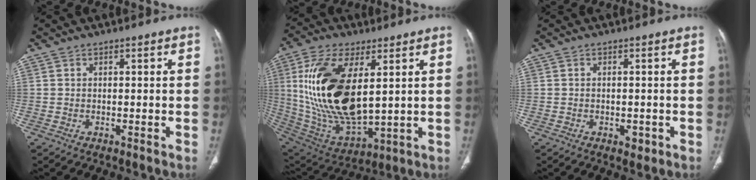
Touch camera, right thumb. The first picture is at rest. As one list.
[{"total": 23.5, "force": [4.6, 11.3, 20.1], "torque": [-0.396, -0.027, 0.097]}, {"total": 2.0, "force": [-0.8, 1.2, 1.3], "torque": [-0.013, 0.001, -0.006]}]